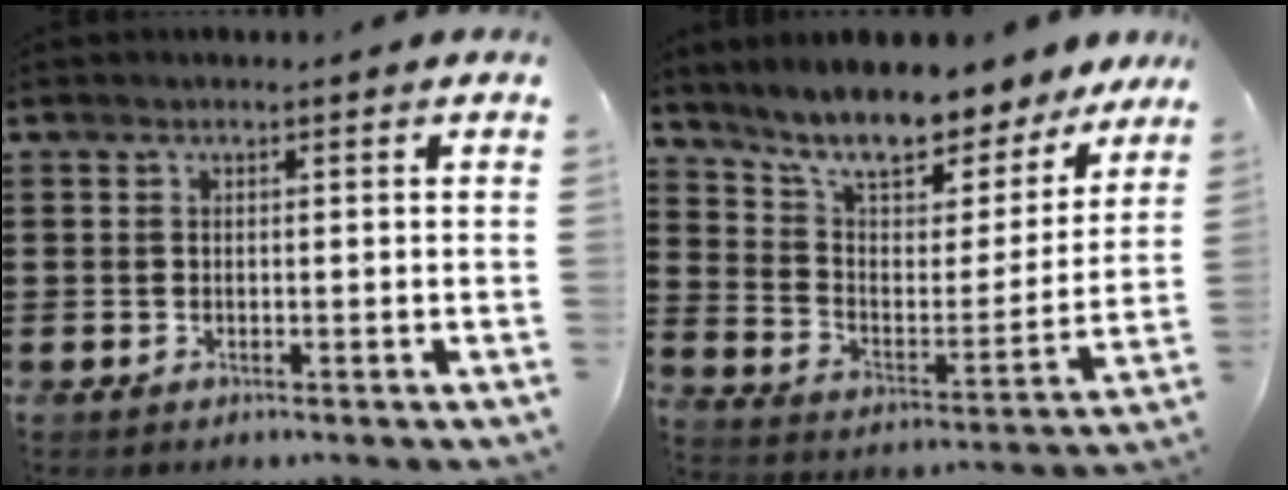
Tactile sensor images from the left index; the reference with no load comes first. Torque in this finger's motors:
{"motor_torque": [2.14, 0.00, 1.05, 0.21]}